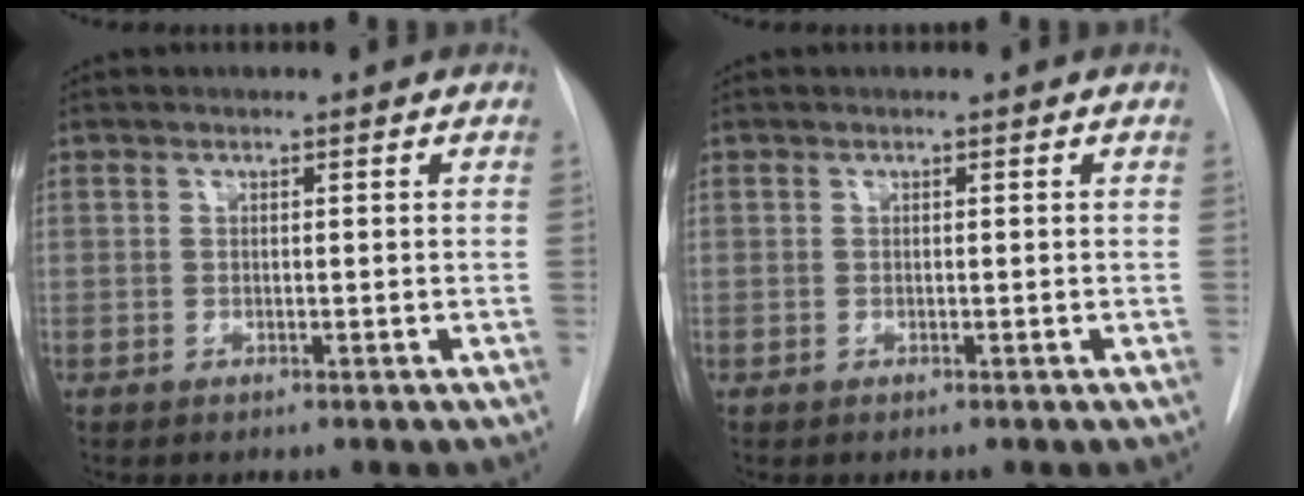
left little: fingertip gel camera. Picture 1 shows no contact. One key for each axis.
{"total": 0.0}